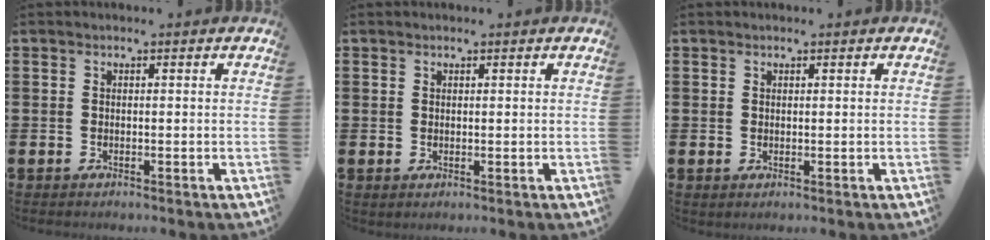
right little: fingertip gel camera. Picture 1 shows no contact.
{"total": 0.0}
{"total": 0.0}